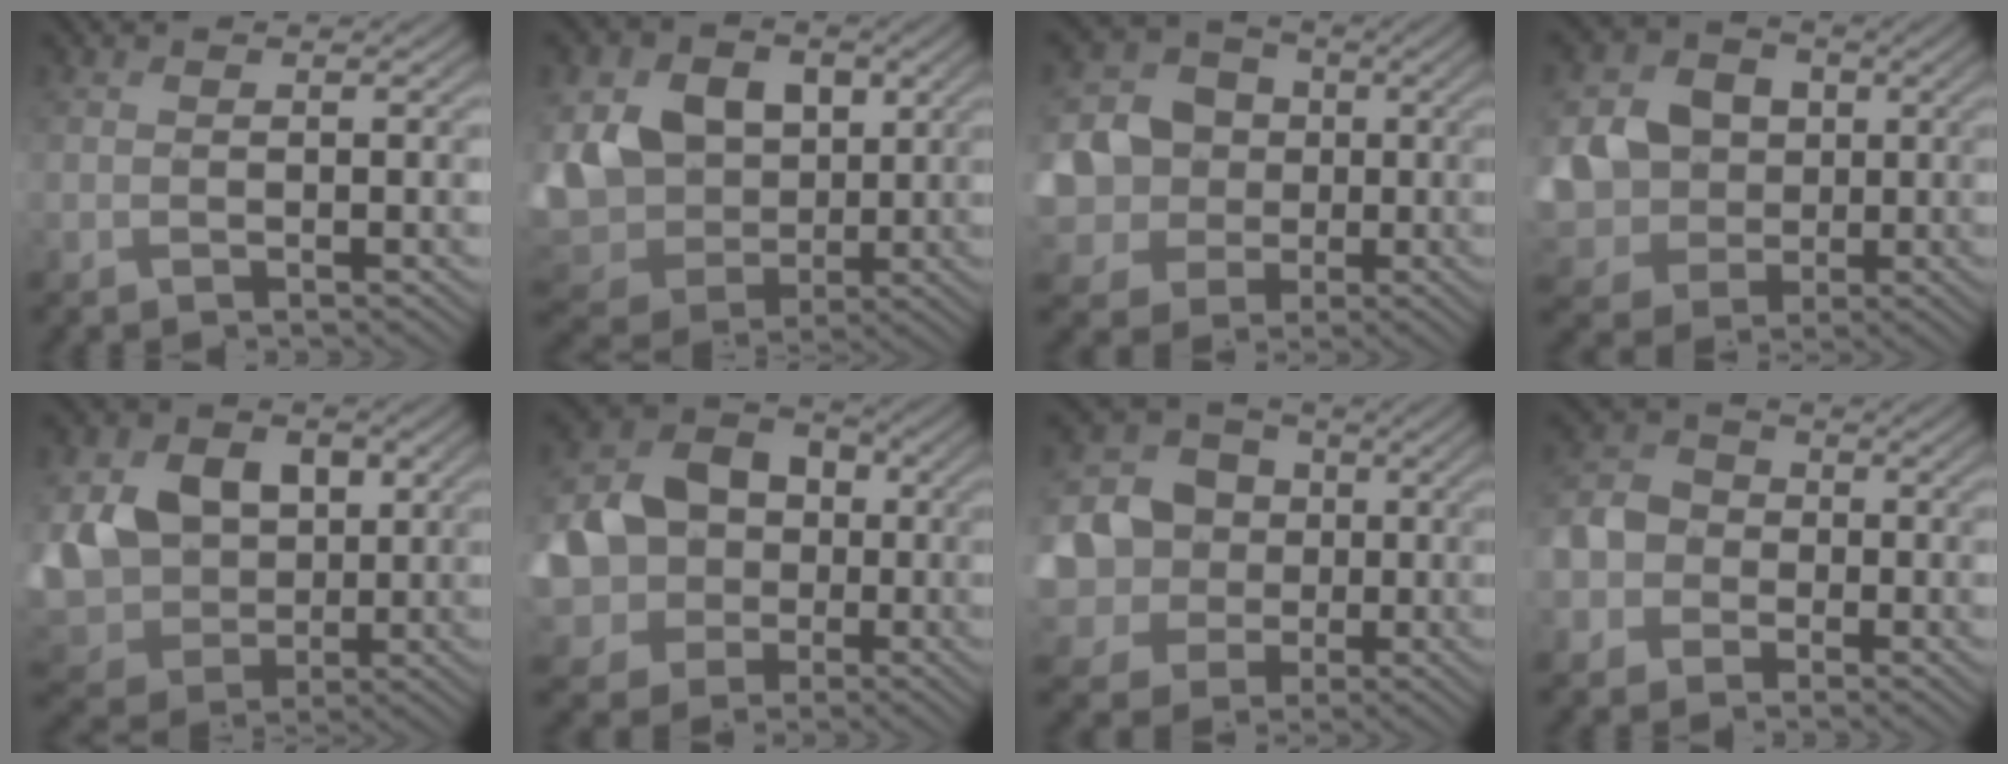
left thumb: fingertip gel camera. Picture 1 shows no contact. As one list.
[{"total": 14.6, "force": [2.5, 11.6, 8.4], "torque": [-0.227, 0.002, 0.054]}, {"total": 11.0, "force": [-1.0, 10.1, 4.2], "torque": [-0.129, -0.021, -0.043]}, {"total": 10.4, "force": [0.2, 9.4, 4.6], "torque": [-0.139, -0.018, -0.014]}, {"total": 12.6, "force": [1.6, 10.1, 7.4], "torque": [-0.194, -0.011, 0.028]}, {"total": 13.7, "force": [-0.9, 12.0, 6.6], "torque": [-0.172, -0.026, -0.034]}, {"total": 12.4, "force": [-1.2, 11.4, 4.8], "torque": [-0.159, -0.019, -0.044]}, {"total": 5.3, "force": [-1.5, 4.7, 2.0], "torque": [-0.058, -0.003, -0.048]}]